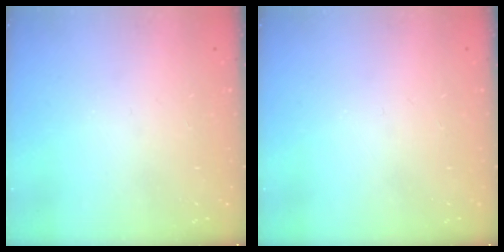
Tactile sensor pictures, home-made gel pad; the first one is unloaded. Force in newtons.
{"total": 0.0}